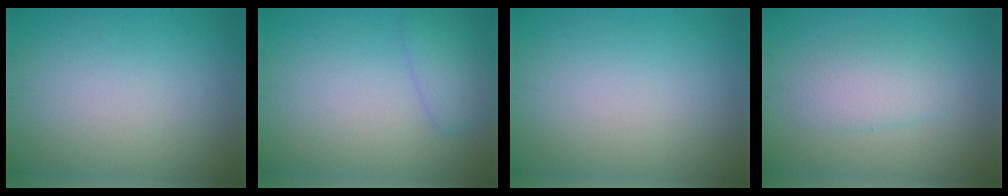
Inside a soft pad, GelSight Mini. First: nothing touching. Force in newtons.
{"total": 2.2, "press": 2.2, "slide": 0.1}
{"total": 0.0}
{"total": 2.6, "press": 2.6, "slide": 0.2}